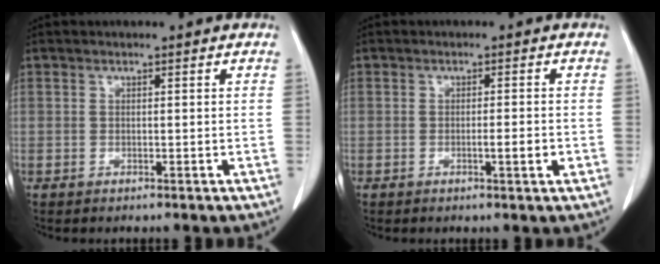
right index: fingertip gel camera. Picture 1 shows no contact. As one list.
[{"total": 2.5, "force": [-0.7, 0.1, 2.3], "torque": [-0.037, -0.003, -0.012]}]